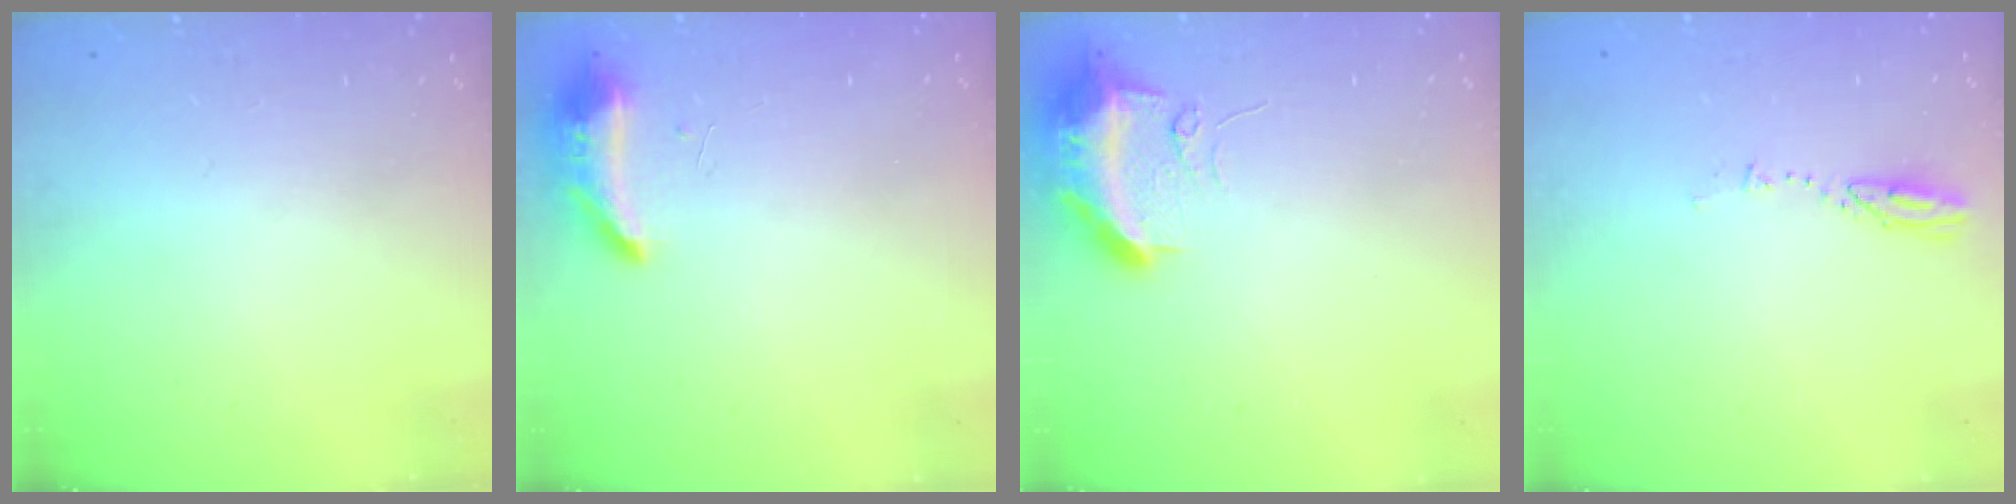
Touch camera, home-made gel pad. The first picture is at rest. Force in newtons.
{"total": 8.5, "press": 8.4, "slide": 1.6}
{"total": 12.3, "press": 10.8, "slide": 5.9}
{"total": 3.2, "press": 3.2, "slide": 0.3}